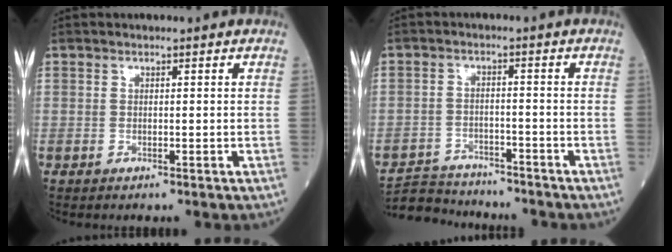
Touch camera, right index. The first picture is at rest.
{"total": 6.6, "force": [-6.5, 1.4, 0.5], "torque": [-0.014, 0.000, -0.106]}